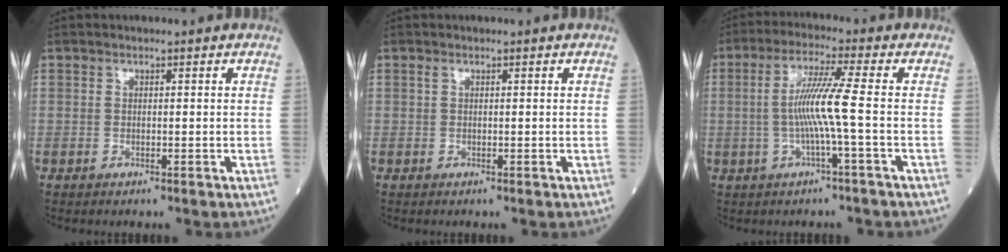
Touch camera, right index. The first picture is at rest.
{"total": 0.0}
{"total": 7.1, "force": [-0.9, -1.3, 7.0], "torque": [-0.141, 0.006, -0.016]}